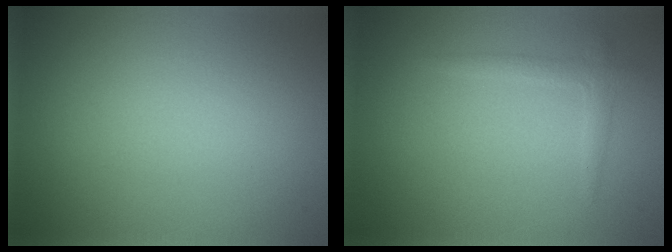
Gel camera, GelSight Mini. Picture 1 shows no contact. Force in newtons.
{"total": 1.3, "press": 1.3, "slide": 0.0}